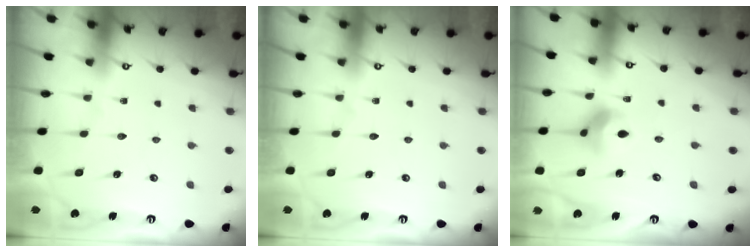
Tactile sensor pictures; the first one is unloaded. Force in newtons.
{"total": 0.0}
{"total": 8.0, "press": 7.9, "slide": 1.2}